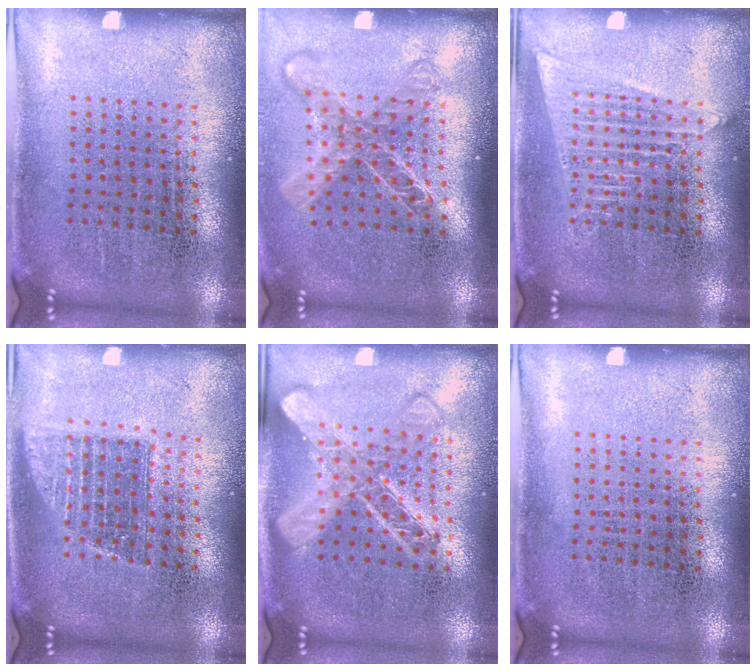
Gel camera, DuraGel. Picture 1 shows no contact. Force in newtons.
{"total": 1.7, "press": 1.4, "slide": 1.0}
{"total": 1.9, "press": 1.9, "slide": 0.2}
{"total": 1.3, "press": 1.1, "slide": 0.7}
{"total": 2.4, "press": 2.4, "slide": 0.4}
{"total": 0.0}